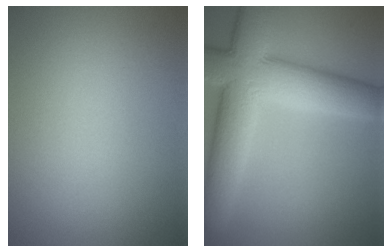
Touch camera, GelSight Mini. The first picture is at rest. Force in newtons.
{"total": 10.8, "press": 10.8, "slide": 0.6}